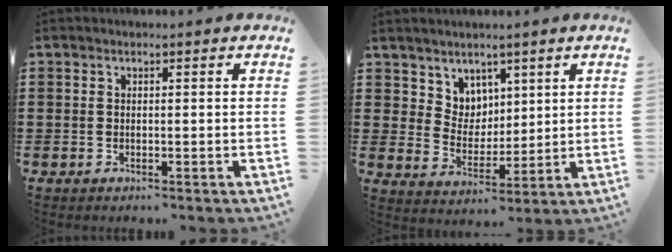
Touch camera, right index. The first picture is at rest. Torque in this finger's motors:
{"motor_torque": [0.08, 0.30, 0.10, 0.00]}